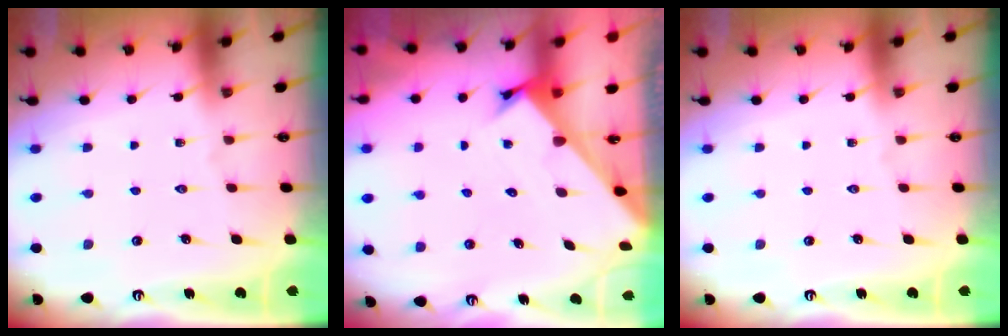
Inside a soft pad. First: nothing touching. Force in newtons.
{"total": 2.4, "press": 2.4, "slide": 0.2}
{"total": 0.0}